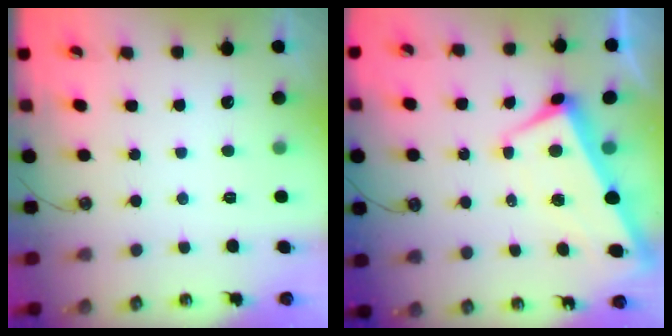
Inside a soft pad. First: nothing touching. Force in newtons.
{"total": 1.2, "press": 0.3, "slide": 1.1}